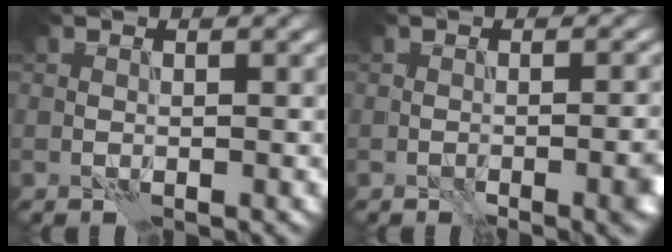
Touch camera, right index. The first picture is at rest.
{"total": 3.4, "force": [-1.7, 0.7, 2.8], "torque": [-0.037, -0.002, -0.021]}